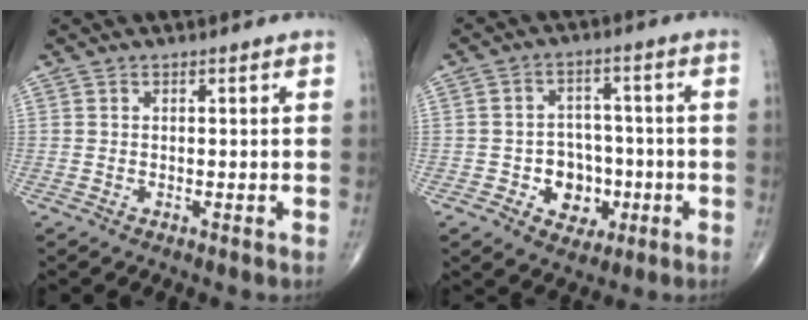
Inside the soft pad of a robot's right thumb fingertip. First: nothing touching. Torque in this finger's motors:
{"motor_torque": [0.65, 0.19, 0.52, -0.28, 0.02]}